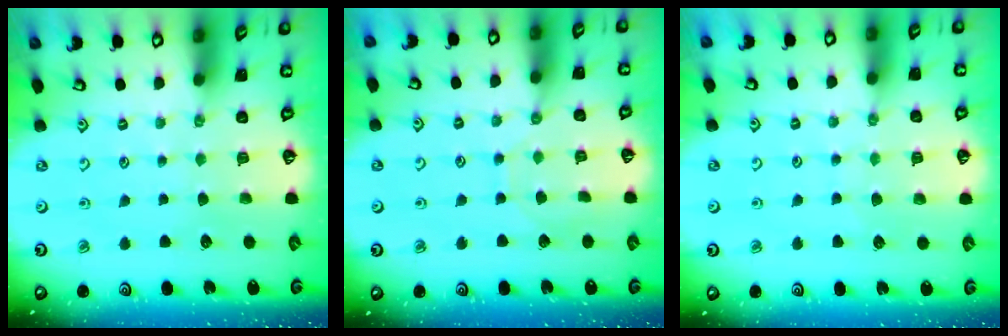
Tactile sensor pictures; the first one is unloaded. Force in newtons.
{"total": 5.6, "press": 5.5, "slide": 0.6}
{"total": 4.0, "press": 4.0, "slide": 0.3}